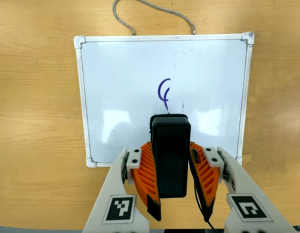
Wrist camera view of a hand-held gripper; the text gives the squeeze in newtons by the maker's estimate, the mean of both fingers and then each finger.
{"total": 5.5, "left": 4.8, "right": 6.1}